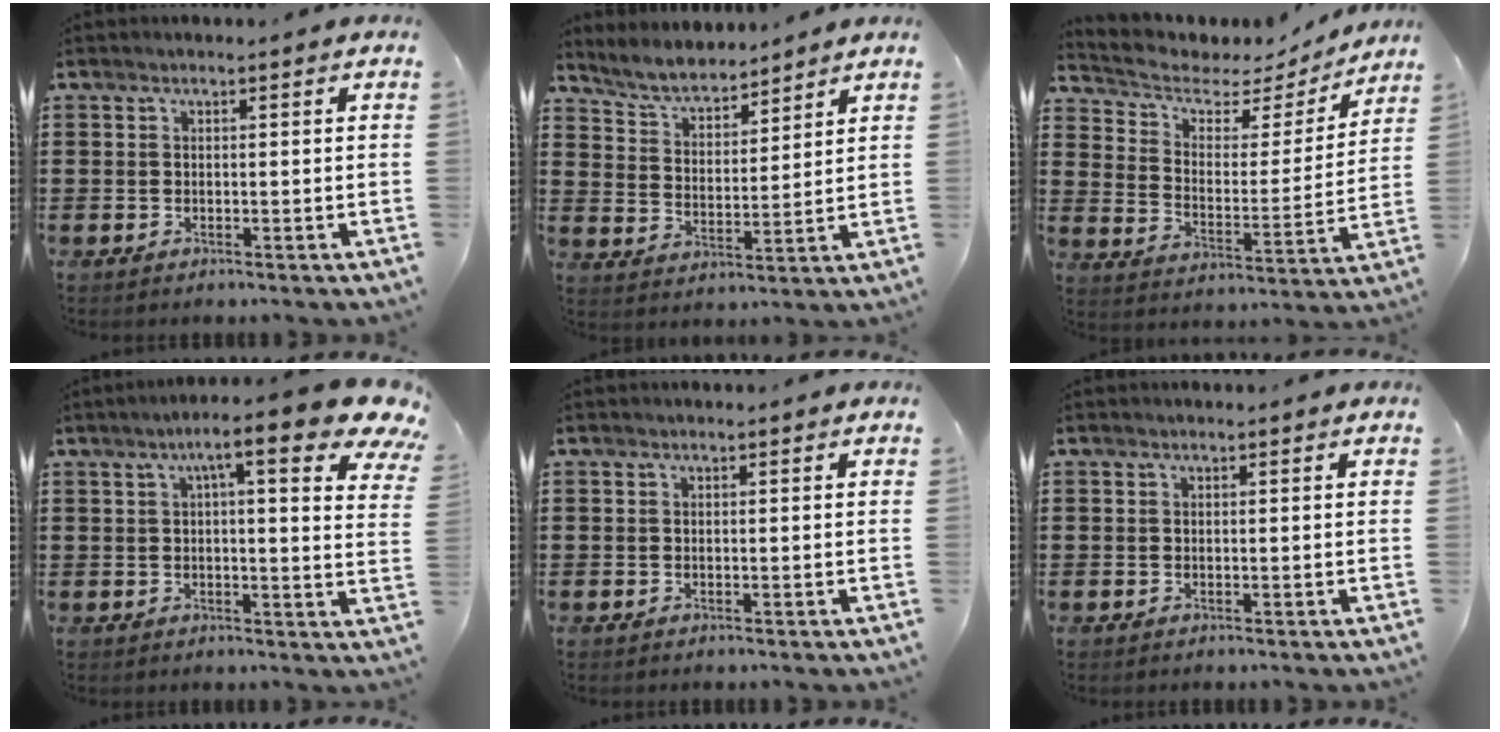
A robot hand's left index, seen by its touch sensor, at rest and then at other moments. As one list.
[{"total": 5.3, "force": [5.1, 0.9, 1.2], "torque": [-0.045, -0.022, 0.090]}, {"total": 4.4, "force": [3.4, 2.3, 1.4], "torque": [-0.055, -0.022, 0.050]}, {"total": 10.1, "force": [6.0, 1.4, 8.0], "torque": [-0.137, -0.018, 0.095]}, {"total": 0.0}, {"total": 0.0}]